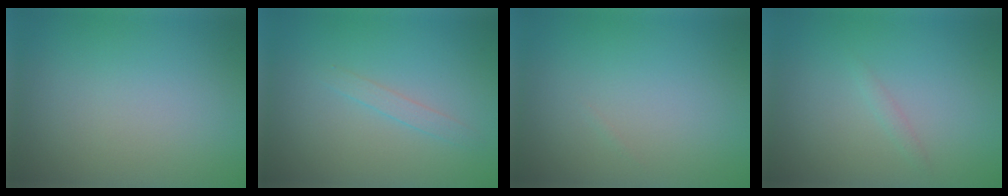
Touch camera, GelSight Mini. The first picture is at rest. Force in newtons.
{"total": 1.1, "press": 1.1, "slide": 0.1}
{"total": 0.0}
{"total": 0.7, "press": 0.7, "slide": 0.0}